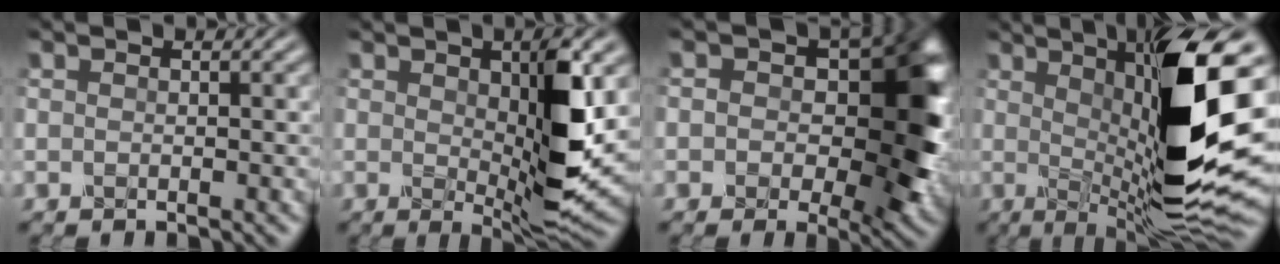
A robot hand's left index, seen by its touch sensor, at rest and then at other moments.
{"total": 7.3, "force": [1.0, 1.9, 7.0], "torque": [-0.108, -0.018, 0.021]}
{"total": 11.4, "force": [1.3, 7.3, 8.7], "torque": [-0.082, 0.003, 0.013]}
{"total": 14.7, "force": [2.8, 3.1, 14.1], "torque": [-0.208, -0.010, 0.055]}